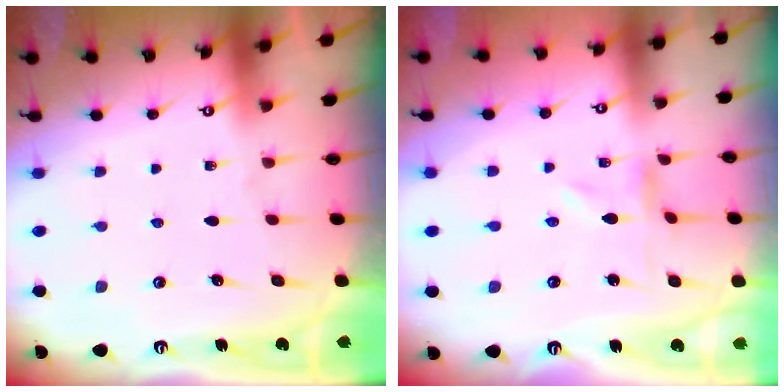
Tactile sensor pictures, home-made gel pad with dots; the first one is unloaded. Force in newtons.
{"total": 0.0}